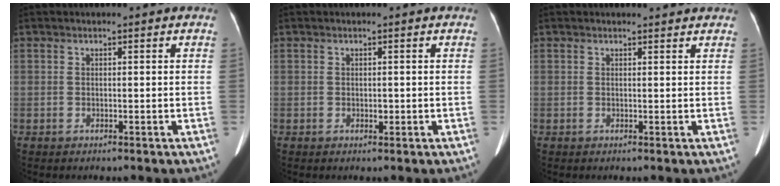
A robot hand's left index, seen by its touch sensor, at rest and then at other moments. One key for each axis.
{"total": 0.7, "fx": 0.0, "fy": 0.5, "fz": 0.4, "tx": -0.006, "ty": 0.000, "tz": -0.002}
{"total": 2.3, "fx": 2.3, "fy": 0.5, "fz": 0.4, "tx": -0.010, "ty": 0.003, "tz": 0.024}